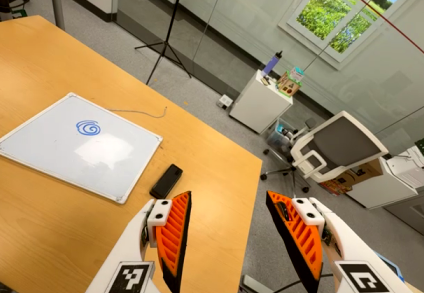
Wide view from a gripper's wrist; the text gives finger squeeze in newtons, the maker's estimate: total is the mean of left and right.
{"total": 0.0}